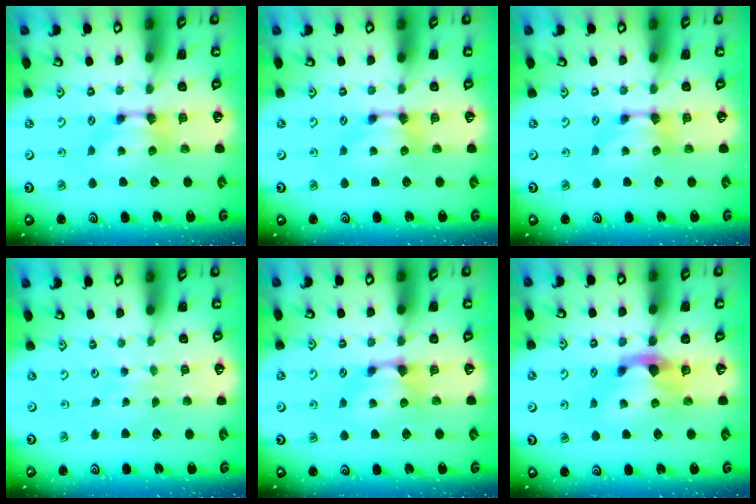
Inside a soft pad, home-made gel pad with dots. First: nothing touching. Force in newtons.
{"total": 0.0}
{"total": 0.0}
{"total": 3.5, "press": 3.5, "slide": 0.1}
{"total": 0.9, "press": 0.6, "slide": 0.7}
{"total": 2.3, "press": 1.9, "slide": 1.3}